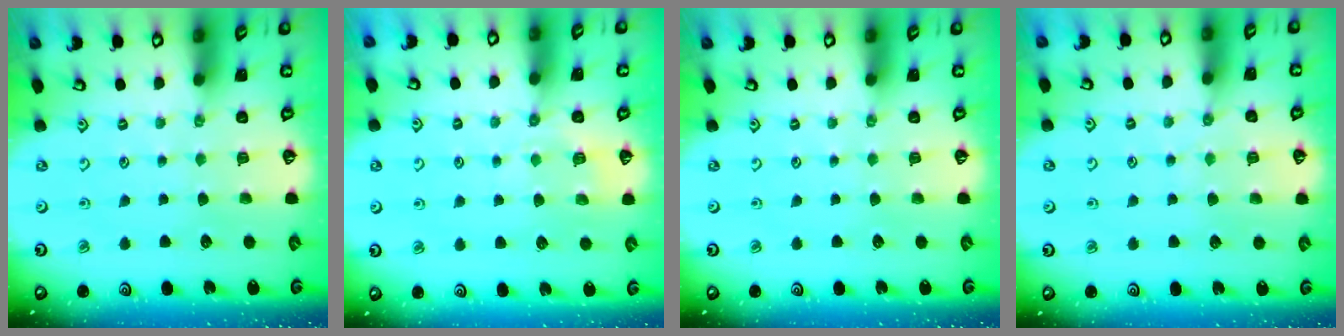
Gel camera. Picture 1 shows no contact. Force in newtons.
{"total": 5.7, "press": 5.5, "slide": 1.4}
{"total": 0.0}
{"total": 5.7, "press": 5.7, "slide": 0.6}